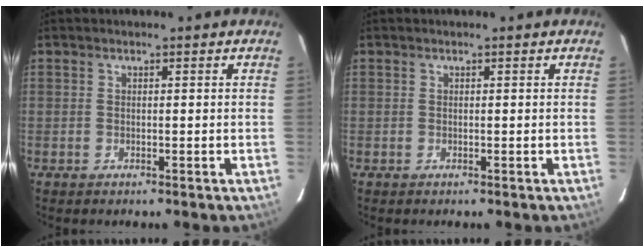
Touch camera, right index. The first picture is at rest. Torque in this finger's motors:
{"motor_torque": [0.02, 0.02, 0.00, 0.00]}